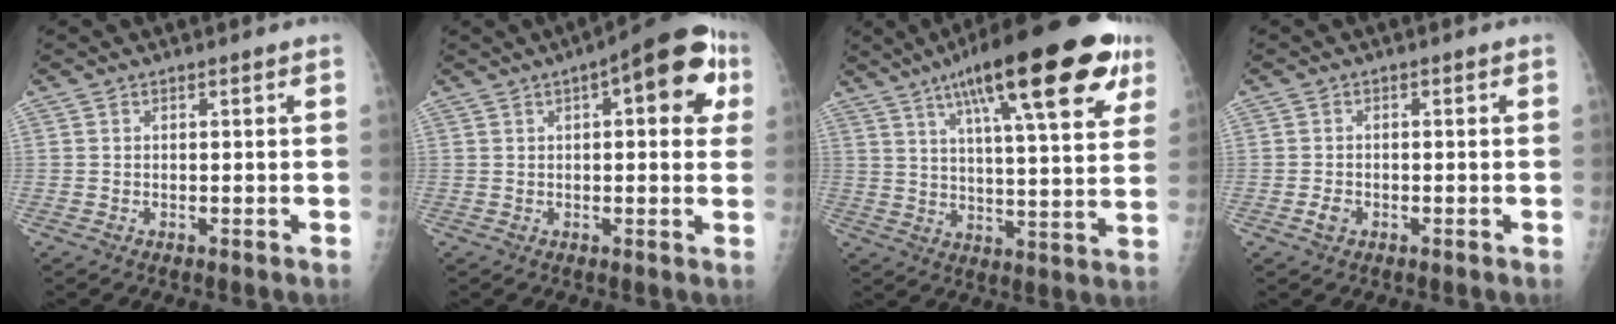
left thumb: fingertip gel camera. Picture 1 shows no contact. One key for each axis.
{"total": 13.3, "fx": 4.5, "fy": 5.1, "fz": 11.4, "tx": -0.109, "ty": 0.013, "tz": 0.045}
{"total": 25.6, "fx": 13.4, "fy": 6.3, "fz": 20.9, "tx": -0.299, "ty": -0.012, "tz": 0.198}
{"total": 1.8, "fx": -0.8, "fy": 1.3, "fz": 0.9, "tx": -0.015, "ty": 0.002, "tz": -0.015}